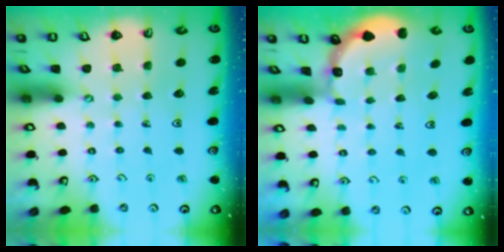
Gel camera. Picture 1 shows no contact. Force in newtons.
{"total": 1.0, "press": 0.9, "slide": 0.2}